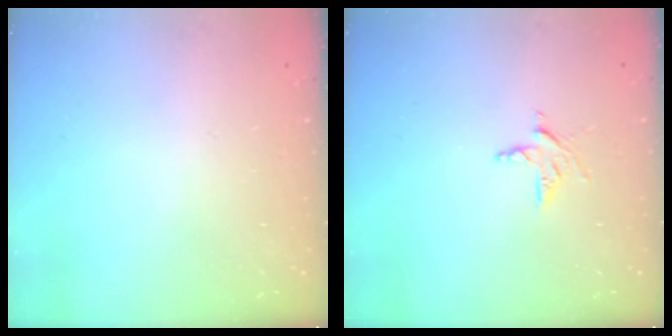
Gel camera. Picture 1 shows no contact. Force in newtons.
{"total": 5.0, "press": 5.0, "slide": 0.3}